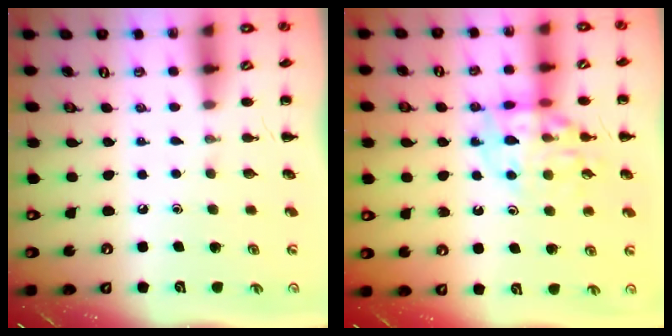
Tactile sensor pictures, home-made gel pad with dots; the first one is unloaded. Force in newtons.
{"total": 13.9, "press": 13.8, "slide": 1.8}